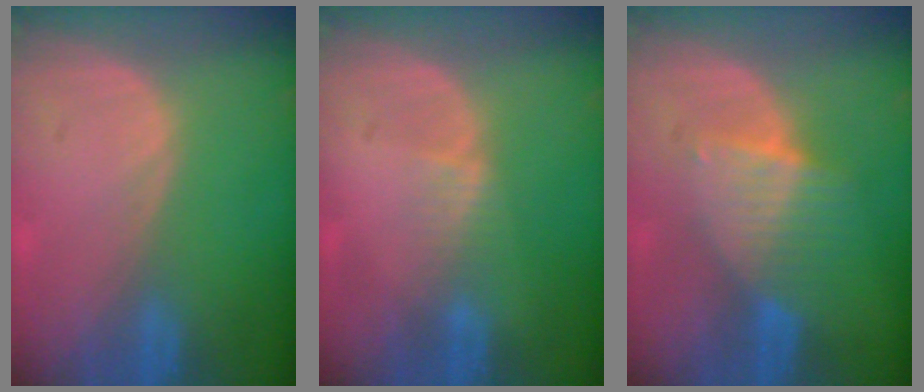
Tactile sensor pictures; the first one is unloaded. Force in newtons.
{"total": 1.6, "press": 1.6, "slide": 0.3}
{"total": 6.5, "press": 5.9, "slide": 2.8}